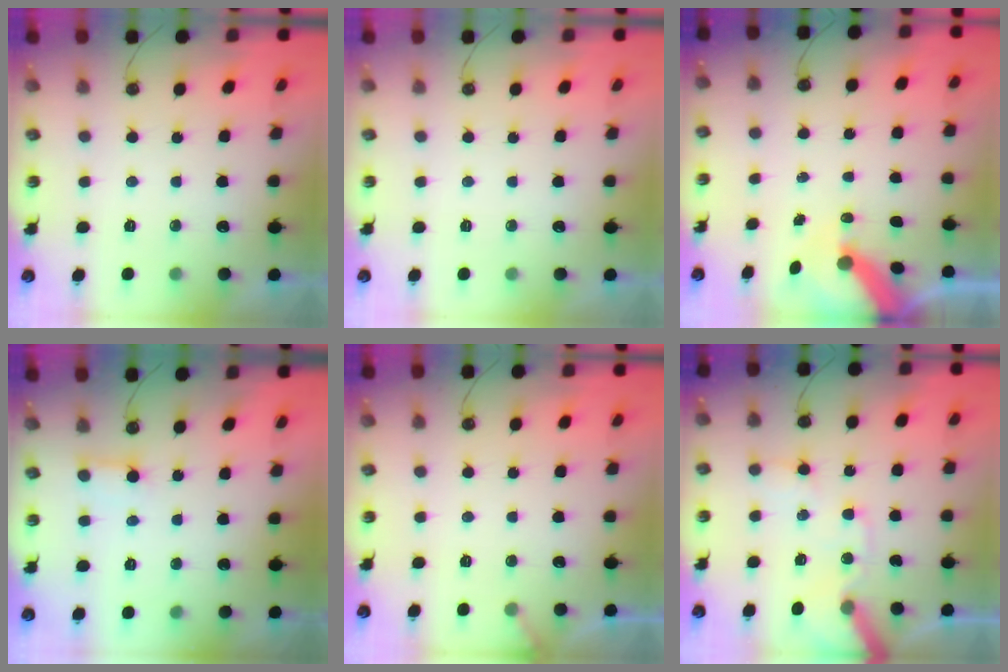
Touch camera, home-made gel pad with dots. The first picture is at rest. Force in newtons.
{"total": 0.0}
{"total": 7.9, "press": 7.8, "slide": 1.0}
{"total": 3.1, "press": 3.1, "slide": 0.2}
{"total": 2.5, "press": 2.5, "slide": 0.2}
{"total": 12.3, "press": 12.2, "slide": 2.0}